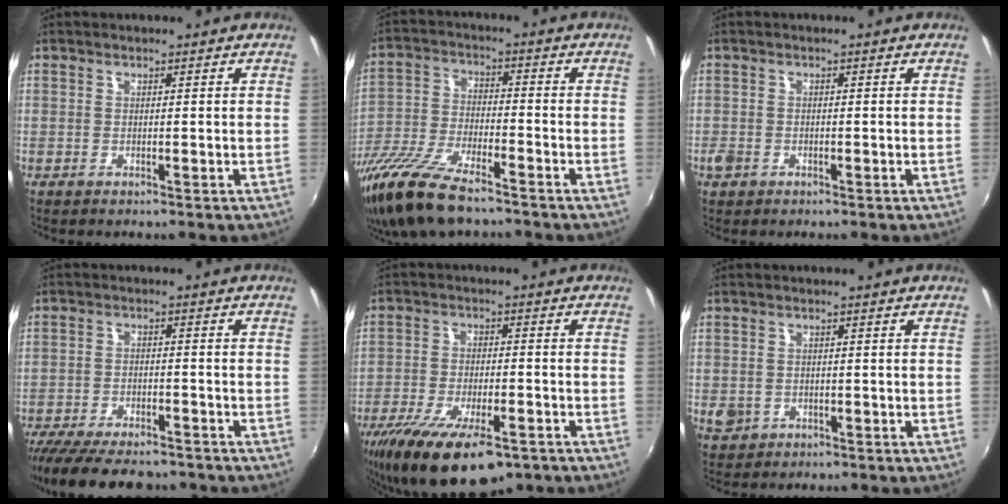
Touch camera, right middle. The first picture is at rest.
{"total": 17.1, "force": [-13.0, 4.4, 10.2], "torque": [-0.218, -0.040, -0.243]}
{"total": 2.3, "force": [-1.4, 1.6, 0.9], "torque": [-0.020, -0.002, -0.026]}
{"total": 15.6, "force": [-12.9, 4.6, 7.3], "torque": [-0.155, -0.033, -0.201]}
{"total": 16.7, "force": [-11.3, 5.8, 10.9], "torque": [-0.220, -0.045, -0.182]}
{"total": 3.5, "force": [-0.9, 3.1, 1.3], "torque": [-0.028, -0.002, -0.010]}